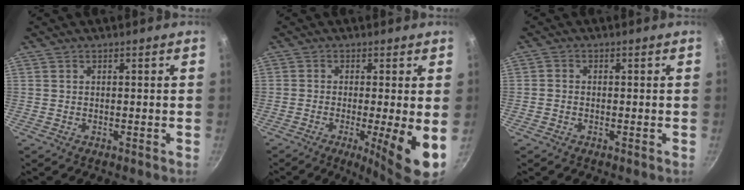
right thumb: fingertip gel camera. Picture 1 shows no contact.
{"total": 9.4, "force": [-1.8, 1.0, 9.1], "torque": [-0.141, -0.012, -0.027]}
{"total": 1.1, "force": [-0.7, 0.7, 0.4], "torque": [-0.009, 0.005, -0.017]}